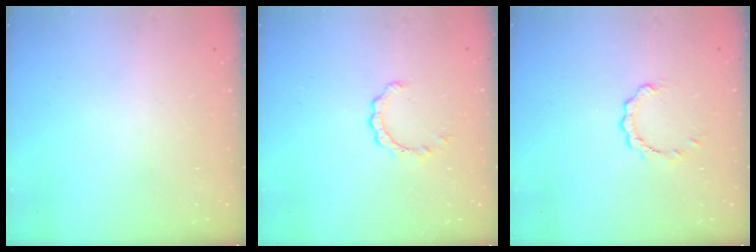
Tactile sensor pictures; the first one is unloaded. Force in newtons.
{"total": 2.2, "press": 2.2, "slide": 0.1}
{"total": 2.5, "press": 2.5, "slide": 0.3}